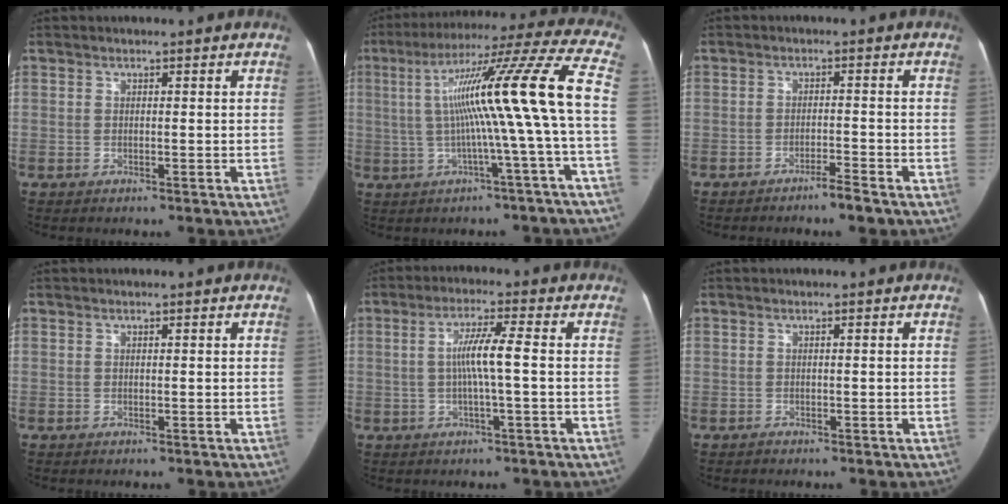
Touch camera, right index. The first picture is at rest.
{"total": 17.2, "force": [-0.6, -1.7, 17.1], "torque": [-0.268, 0.028, -0.018]}
{"total": 3.2, "force": [-2.6, 0.1, 1.8], "torque": [-0.030, 0.000, -0.043]}
{"total": 0.0}
{"total": 6.3, "force": [-0.1, 0.0, 6.3], "torque": [-0.118, 0.010, -0.003]}
{"total": 0.5, "force": [-0.3, 0.3, 0.3], "torque": [0.000, 0.002, -0.006]}